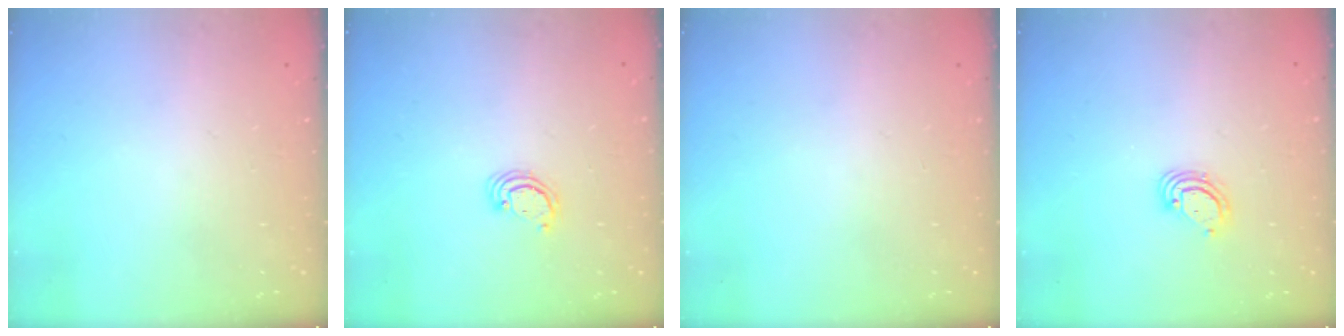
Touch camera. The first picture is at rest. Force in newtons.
{"total": 2.6, "press": 2.5, "slide": 0.3}
{"total": 0.0}
{"total": 3.6, "press": 3.6, "slide": 0.3}